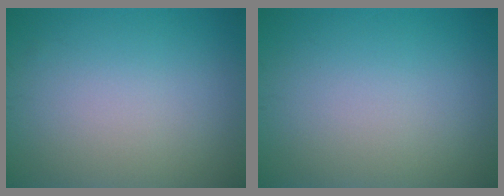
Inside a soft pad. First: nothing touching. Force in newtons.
{"total": 0.0}